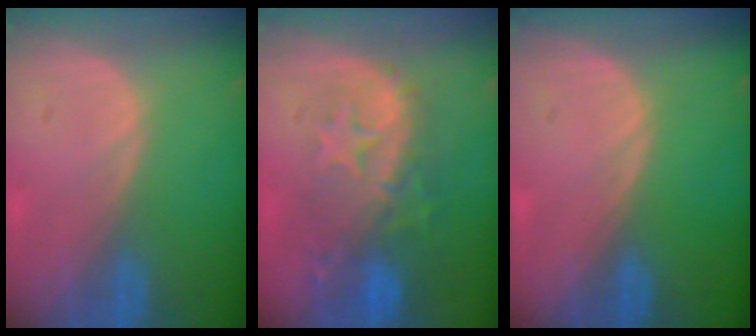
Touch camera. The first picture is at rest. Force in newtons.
{"total": 10.0, "press": 8.9, "slide": 4.6}
{"total": 0.0}